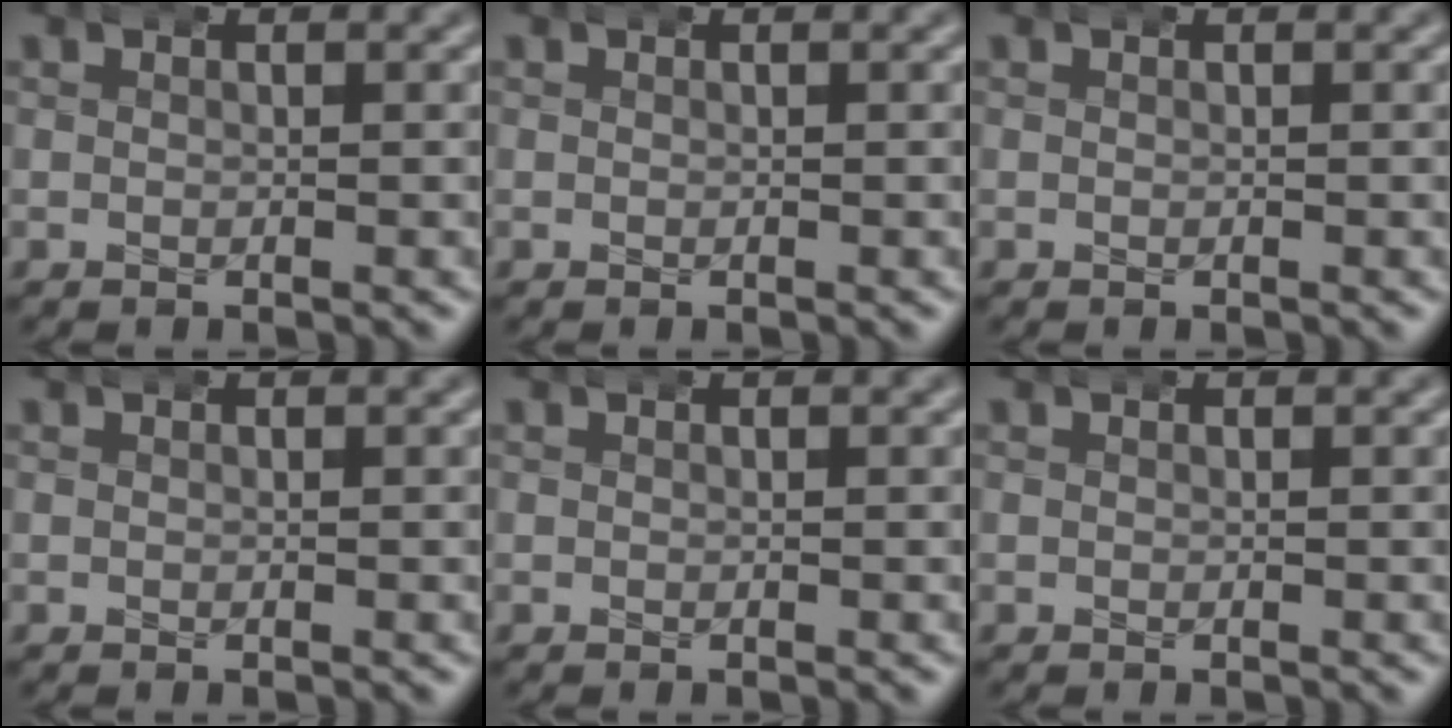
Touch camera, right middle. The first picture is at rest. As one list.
[{"total": 0.0}, {"total": 0.0}, {"total": 0.0}, {"total": 0.0}, {"total": 0.0}]